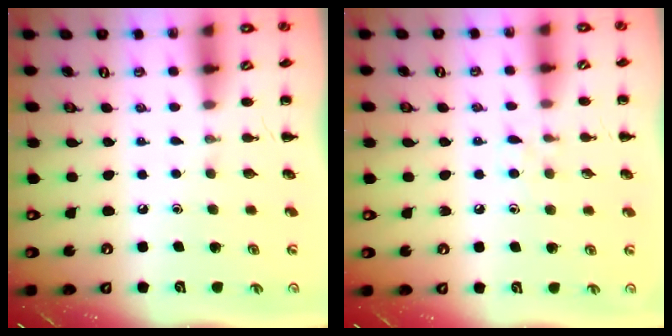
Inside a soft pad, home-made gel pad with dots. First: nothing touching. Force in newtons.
{"total": 4.6, "press": 4.2, "slide": 2.0}